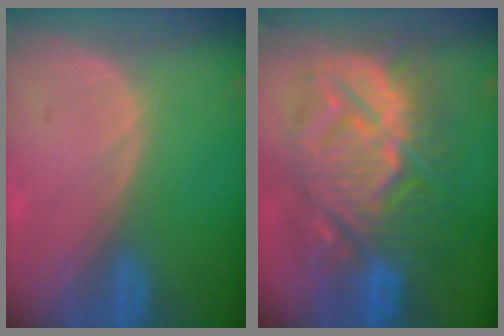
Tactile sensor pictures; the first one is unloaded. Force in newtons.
{"total": 13.9, "press": 13.8, "slide": 1.4}